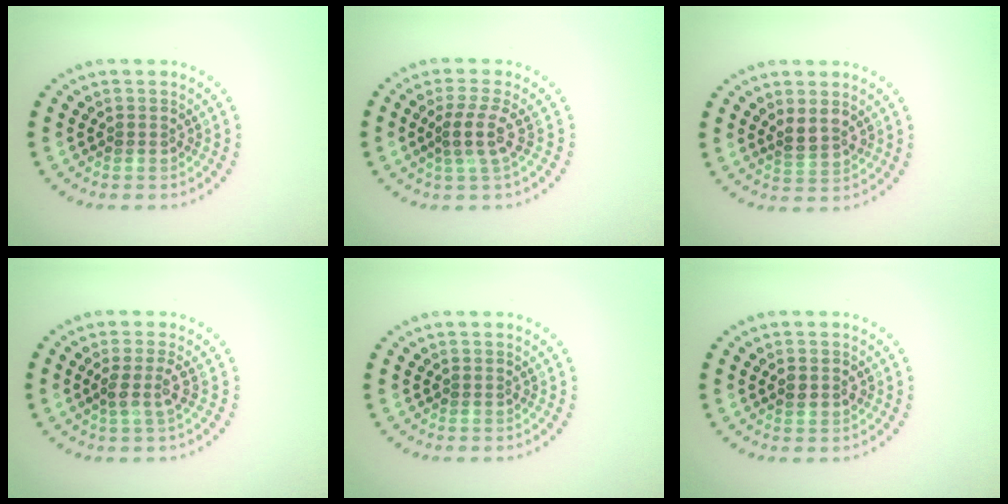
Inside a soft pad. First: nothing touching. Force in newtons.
{"total": 2.7, "press": 2.0, "slide": 1.8}
{"total": 2.1, "press": 2.0, "slide": 0.8}
{"total": 2.0, "press": 1.4, "slide": 1.4}
{"total": 0.0}
{"total": 1.3, "press": 1.3, "slide": 0.3}